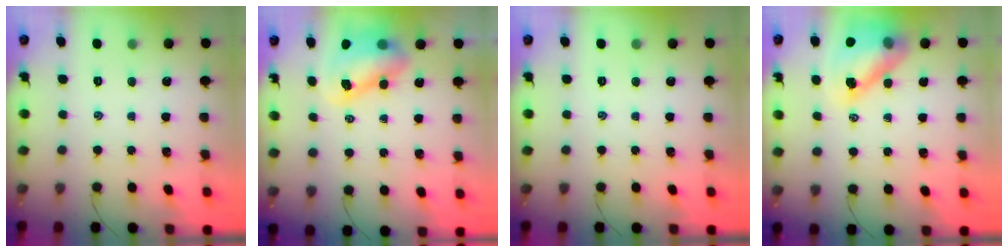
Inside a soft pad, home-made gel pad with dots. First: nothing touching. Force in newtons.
{"total": 8.8, "press": 8.5, "slide": 2.2}
{"total": 0.0}
{"total": 14.1, "press": 13.5, "slide": 3.9}